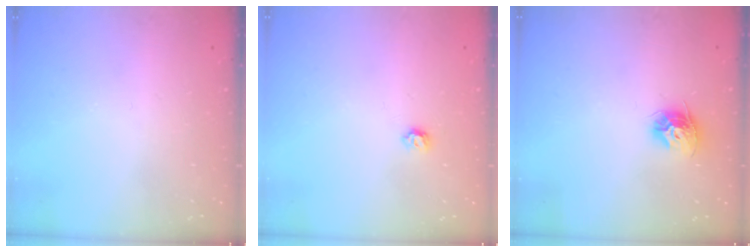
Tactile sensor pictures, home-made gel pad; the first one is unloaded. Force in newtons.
{"total": 4.0, "press": 3.9, "slide": 0.6}
{"total": 9.9, "press": 9.9, "slide": 0.5}